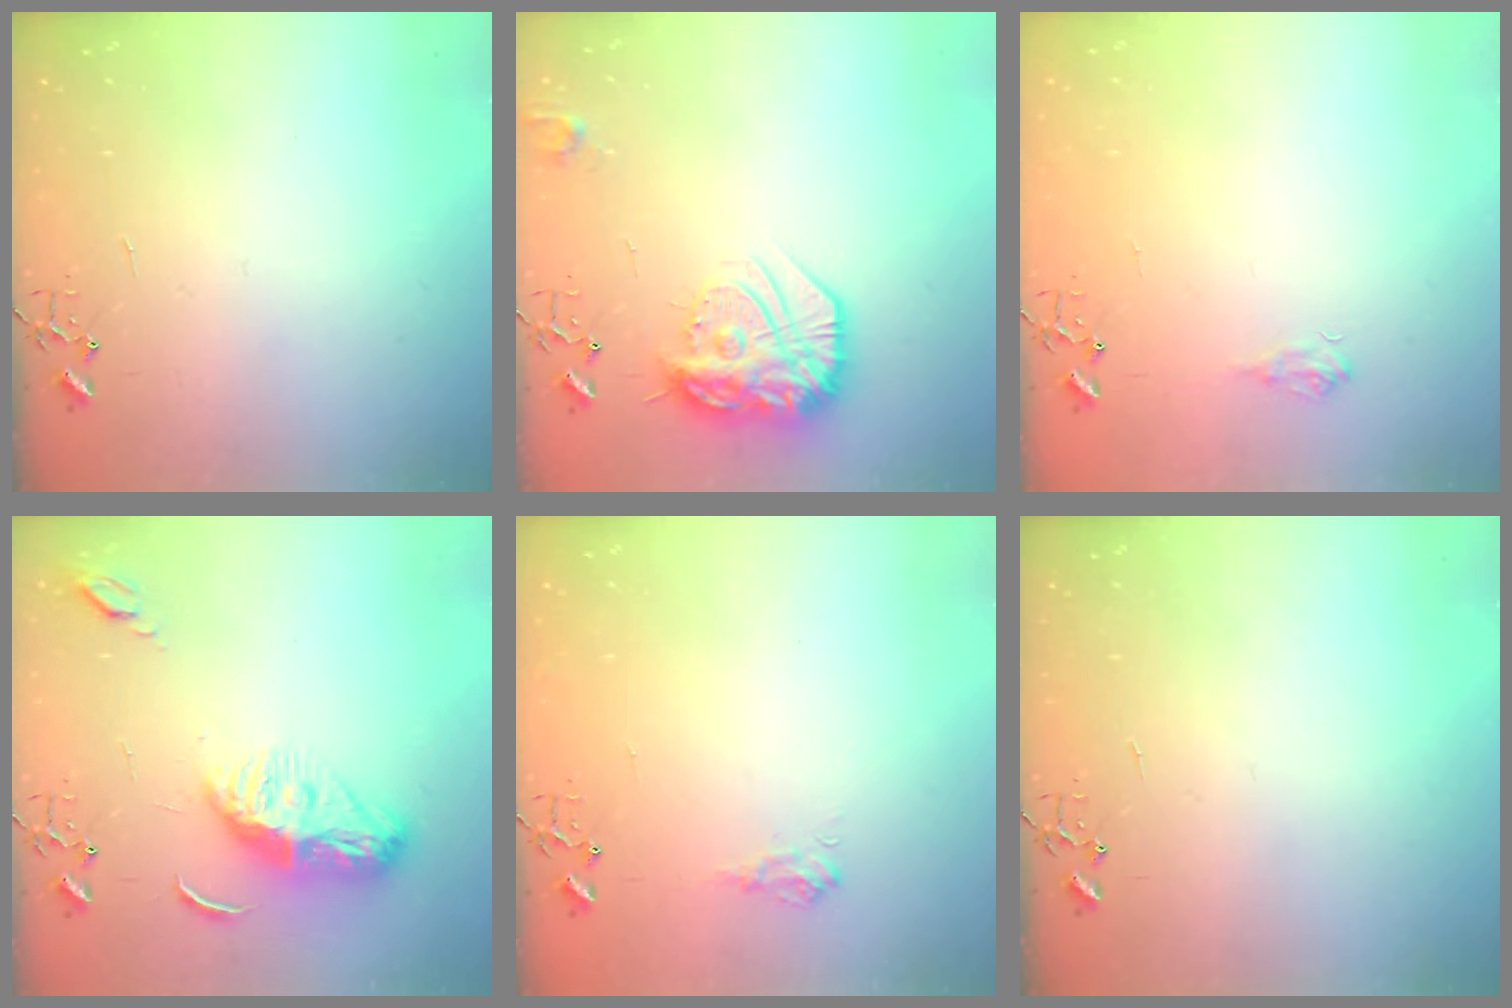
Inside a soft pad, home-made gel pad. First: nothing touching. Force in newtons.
{"total": 19.0, "press": 18.9, "slide": 1.4}
{"total": 6.2, "press": 6.1, "slide": 0.8}
{"total": 11.3, "press": 11.3, "slide": 0.3}
{"total": 6.8, "press": 6.8, "slide": 0.8}
{"total": 0.0}